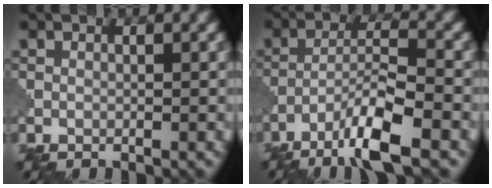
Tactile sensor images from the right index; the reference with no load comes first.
{"total": 6.6, "force": [-4.3, 0.9, 5.0], "torque": [-0.085, 0.005, -0.085]}